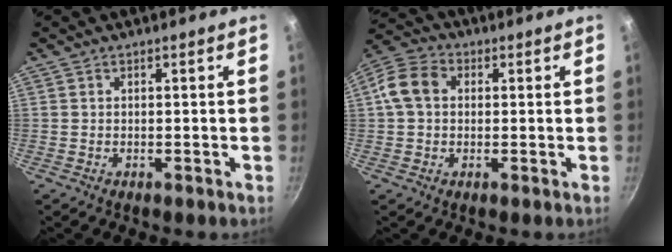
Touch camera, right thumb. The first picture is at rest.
{"total": 8.0, "force": [1.2, 6.0, 5.1], "torque": [-0.100, 0.024, 0.015]}